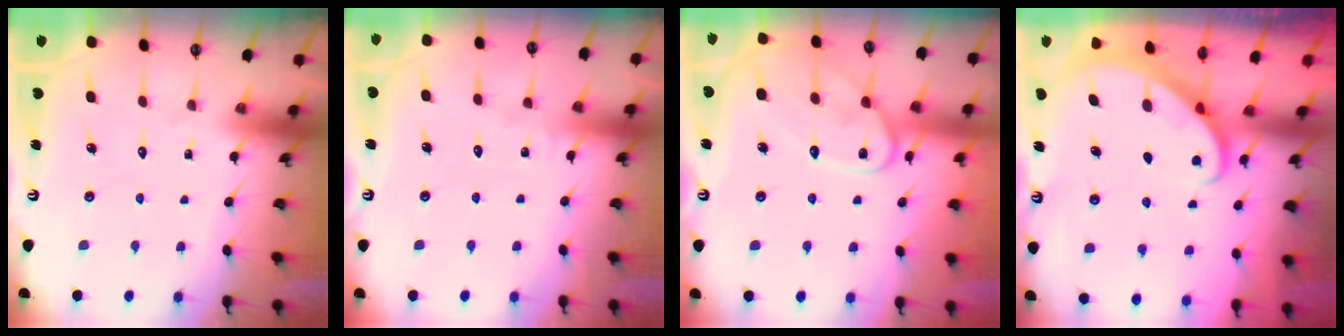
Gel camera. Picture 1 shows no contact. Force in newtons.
{"total": 1.6, "press": 1.5, "slide": 0.2}
{"total": 13.2, "press": 13.2, "slide": 1.0}
{"total": 2.8, "press": 2.8, "slide": 0.2}